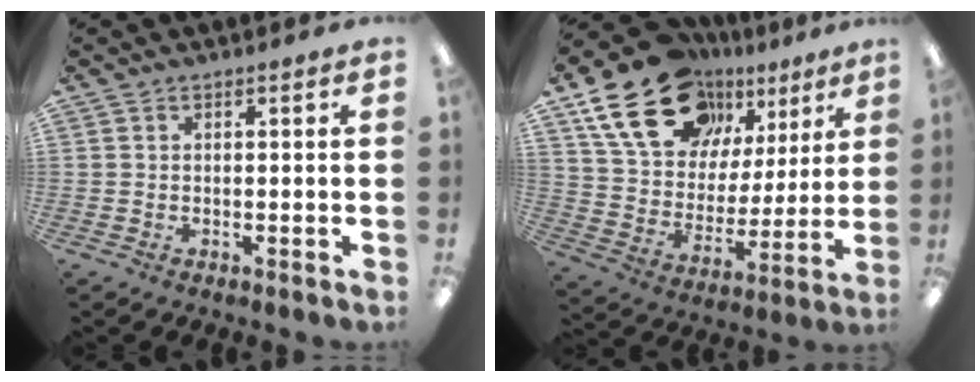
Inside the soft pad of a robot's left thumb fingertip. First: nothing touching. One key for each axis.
{"total": 22.2, "fx": 13.5, "fy": 13.8, "fz": 10.9, "tx": -0.188, "ty": -0.061, "tz": 0.248}